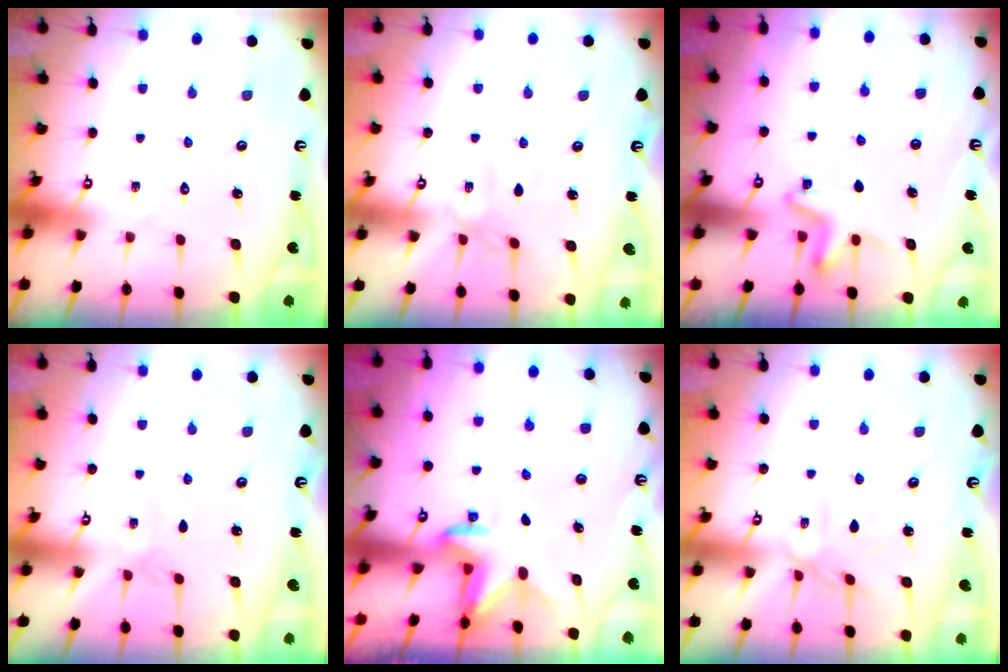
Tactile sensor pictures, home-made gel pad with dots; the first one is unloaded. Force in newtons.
{"total": 2.8, "press": 2.7, "slide": 0.5}
{"total": 4.1, "press": 4.1, "slide": 0.4}
{"total": 0.6, "press": 0.6, "slide": 0.3}
{"total": 2.9, "press": 2.8, "slide": 0.7}
{"total": 6.7, "press": 6.6, "slide": 0.5}